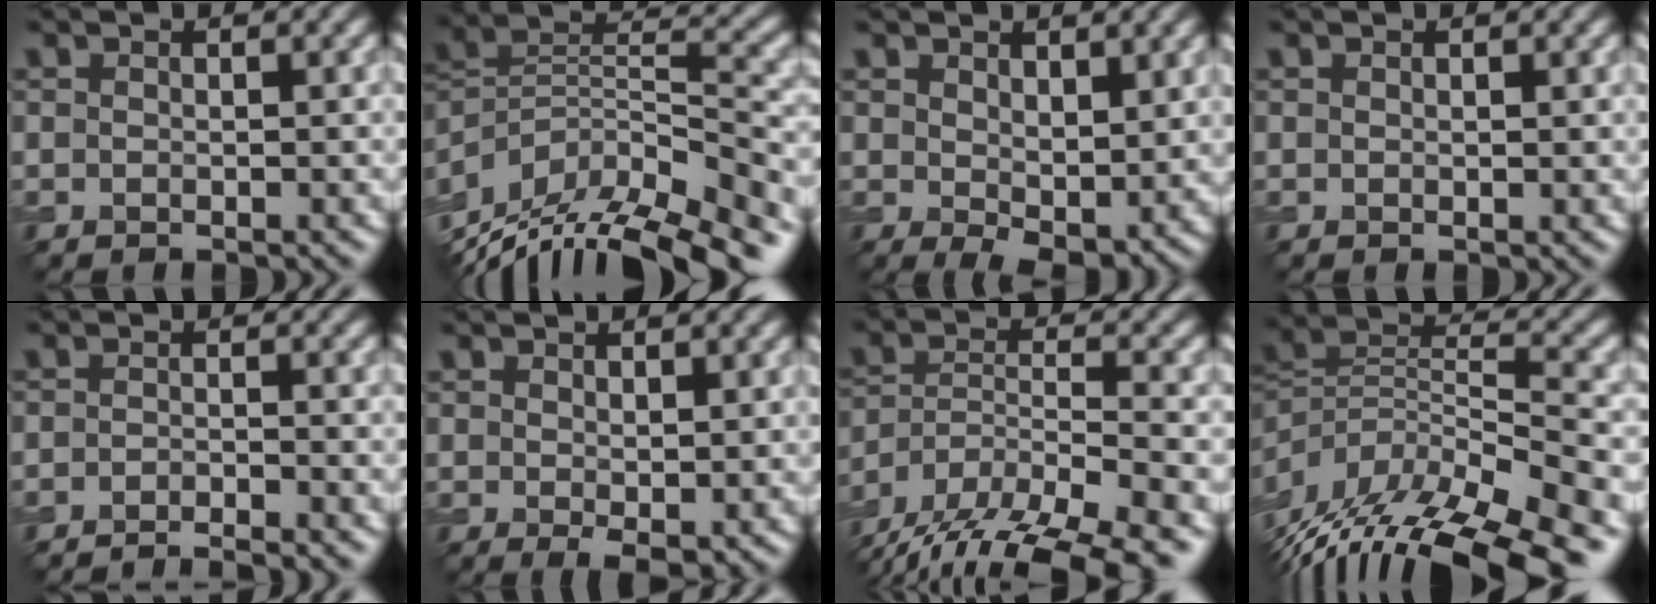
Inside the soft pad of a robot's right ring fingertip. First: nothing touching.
{"total": 14.4, "force": [-10.6, 5.1, 8.2], "torque": [-0.156, 0.027, -0.168]}
{"total": 4.4, "force": [0.9, 2.4, 3.6], "torque": [-0.065, -0.015, 0.024]}
{"total": 0.0}
{"total": 2.8, "force": [-2.5, 0.3, 1.2], "torque": [-0.014, -0.002, -0.046]}
{"total": 1.7, "force": [0.0, 0.7, 1.5], "torque": [-0.024, -0.009, 0.005]}
{"total": 15.5, "force": [-13.2, 5.1, 6.5], "torque": [-0.126, -0.023, -0.186]}
{"total": 14.7, "force": [-10.2, 5.5, 9.1], "torque": [-0.187, 0.012, -0.159]}